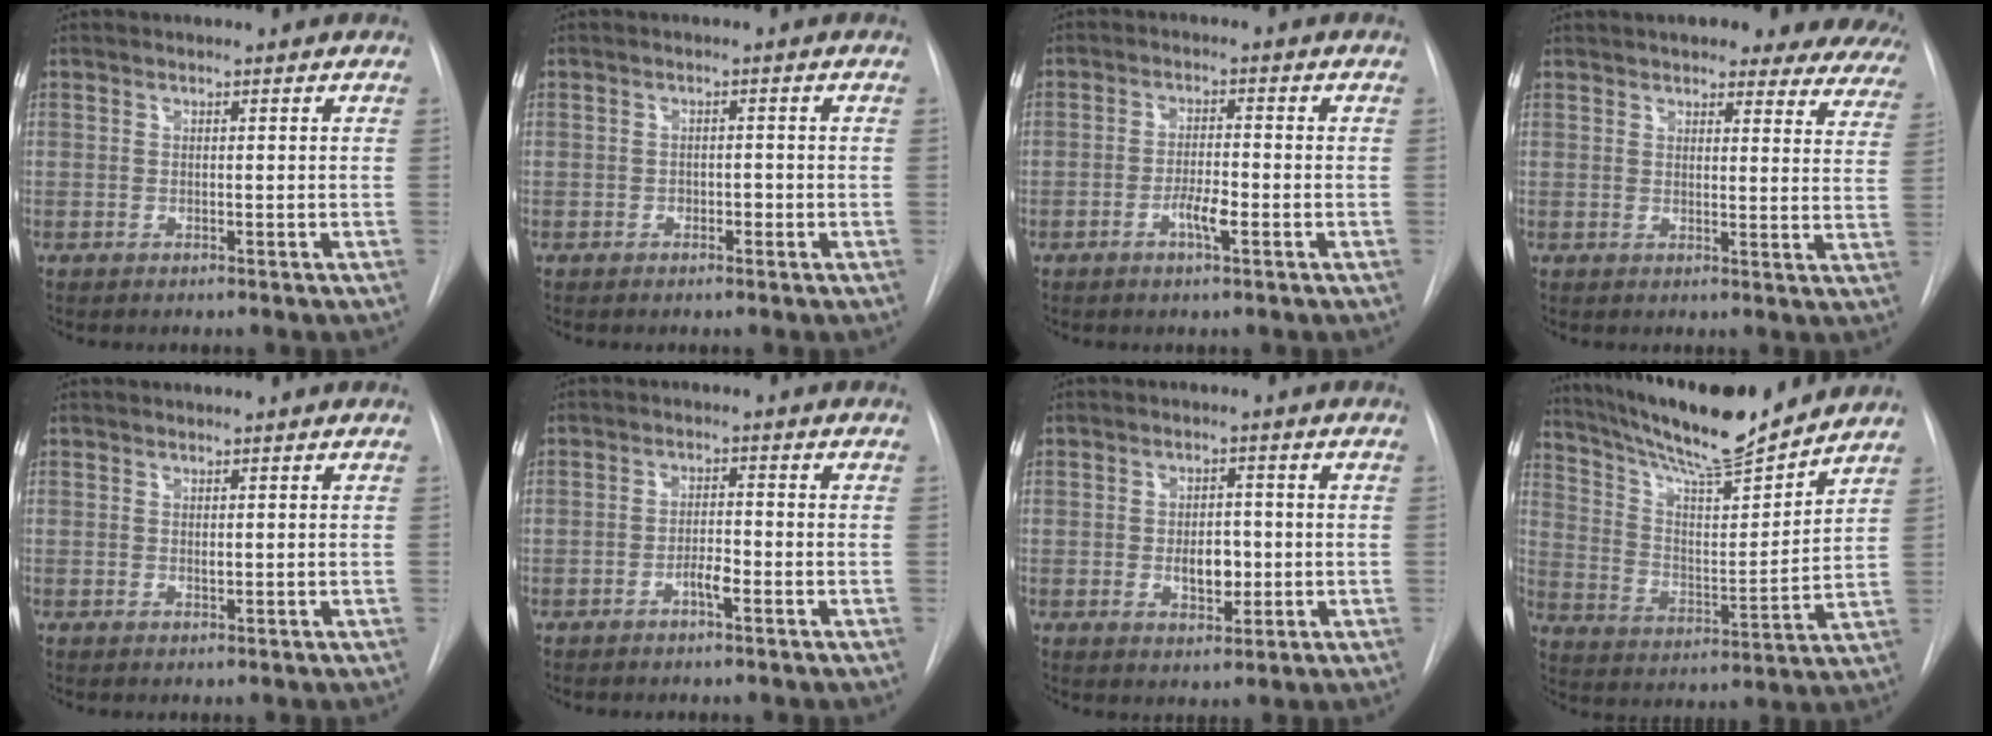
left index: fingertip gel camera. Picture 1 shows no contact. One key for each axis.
{"total": 1.1, "fx": -0.5, "fy": 0.7, "fz": 0.6, "tx": -0.007, "ty": 0.003, "tz": -0.008}
{"total": 3.5, "fx": -1.5, "fy": 0.6, "fz": 3.1, "tx": -0.056, "ty": 0.001, "tz": -0.028}
{"total": 23.2, "fx": 20.6, "fy": 6.2, "fz": 8.8, "tx": -0.110, "ty": -0.031, "tz": 0.221}
{"total": 0.6, "fx": 0.4, "fy": 0.2, "fz": 0.4, "tx": -0.007, "ty": -0.003, "tz": 0.009}
{"total": 2.4, "fx": -1.3, "fy": 0.4, "fz": 1.9, "tx": -0.031, "ty": 0.003, "tz": -0.024}
{"total": 4.5, "fx": -0.5, "fy": 2.5, "fz": 3.7, "tx": -0.053, "ty": 0.000, "tz": -0.002}
{"total": 18.2, "fx": 16.1, "fy": 1.1, "fz": 8.2, "tx": -0.142, "ty": -0.003, "tz": 0.268}